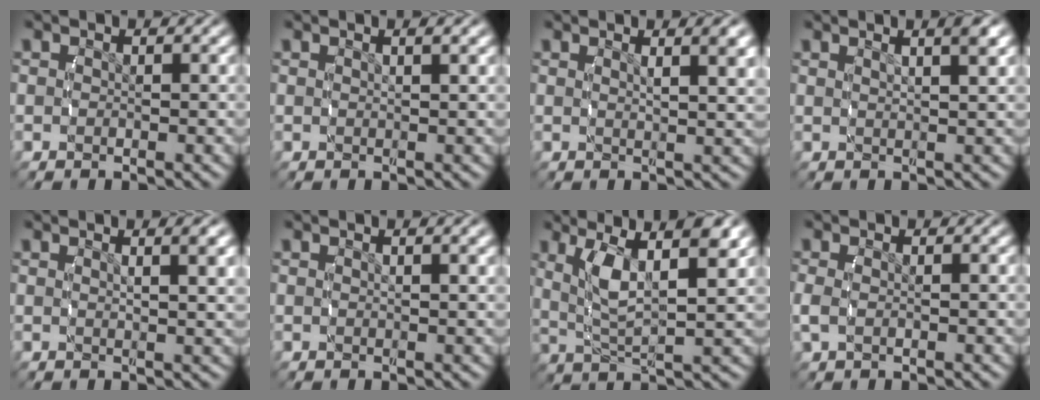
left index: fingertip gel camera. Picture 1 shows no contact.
{"total": 1.2, "force": [0.7, -0.5, 0.8], "torque": [-0.010, 0.003, 0.017]}
{"total": 2.9, "force": [1.6, -0.1, 2.4], "torque": [-0.024, -0.002, 0.032]}
{"total": 3.5, "force": [2.0, 0.3, 2.9], "torque": [-0.027, 0.011, 0.035]}
{"total": 2.5, "force": [1.3, -0.3, 2.1], "torque": [-0.023, 0.001, 0.027]}
{"total": 1.3, "force": [0.7, -0.4, 1.0], "torque": [-0.009, 0.002, 0.017]}
{"total": 7.0, "force": [2.1, 3.0, 6.0], "torque": [-0.115, -0.001, 0.042]}
{"total": 1.2, "force": [-0.2, 0.6, 1.0], "torque": [-0.038, -0.008, 0.004]}